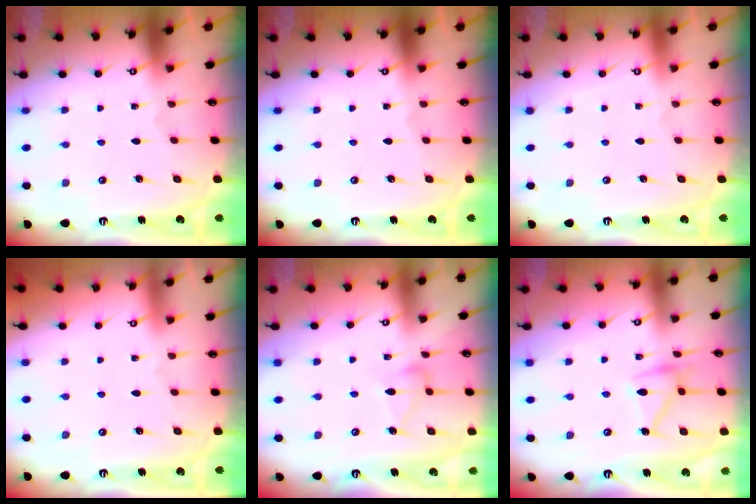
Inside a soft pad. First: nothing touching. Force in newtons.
{"total": 0.0}
{"total": 4.0, "press": 4.0, "slide": 0.2}
{"total": 3.9, "press": 3.9, "slide": 0.1}
{"total": 8.0, "press": 8.0, "slide": 0.4}
{"total": 12.7, "press": 12.7, "slide": 0.3}